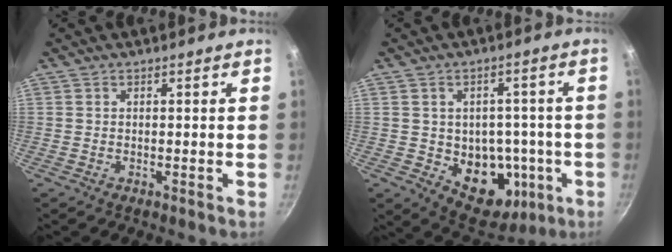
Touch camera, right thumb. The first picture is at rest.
{"total": 13.2, "force": [-2.6, 10.2, 8.1], "torque": [-0.058, 0.006, -0.016]}